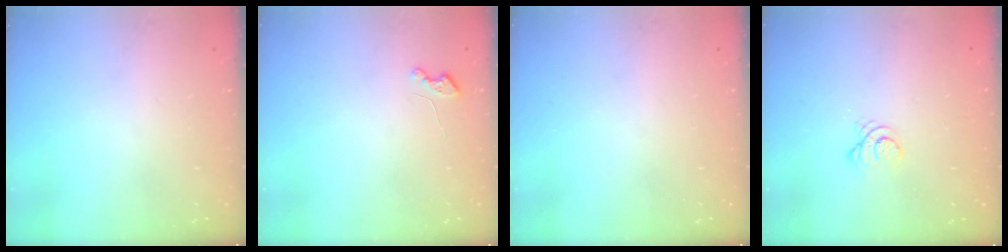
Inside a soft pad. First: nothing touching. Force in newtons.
{"total": 2.7, "press": 2.7, "slide": 0.4}
{"total": 0.0}
{"total": 3.0, "press": 2.9, "slide": 0.3}